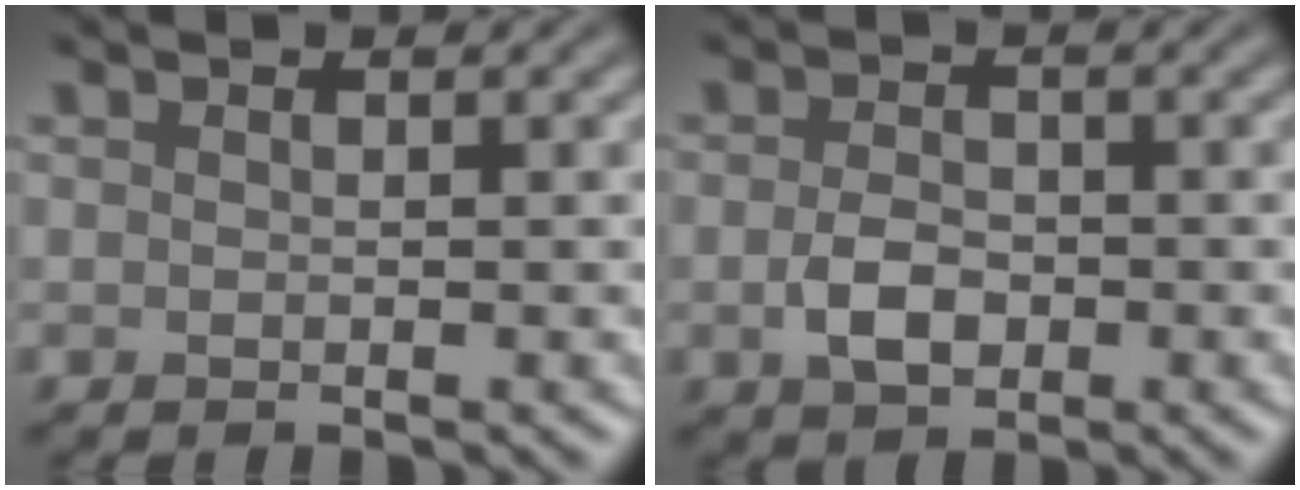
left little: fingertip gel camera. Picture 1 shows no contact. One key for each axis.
{"total": 2.9, "fx": -0.8, "fy": 2.0, "fz": 2.0, "tx": -0.042, "ty": -0.003, "tz": -0.018}